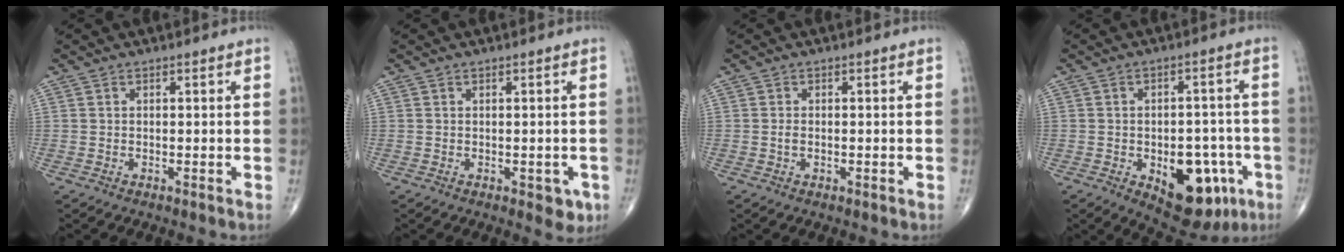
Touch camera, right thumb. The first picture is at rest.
{"total": 3.1, "force": [-1.0, 1.9, 2.2], "torque": [-0.006, 0.000, -0.008]}
{"total": 1.1, "force": [-0.2, 0.7, 0.9], "torque": [-0.019, -0.001, -0.004]}
{"total": 16.3, "force": [-5.9, 8.8, 12.4], "torque": [-0.126, 0.027, -0.065]}